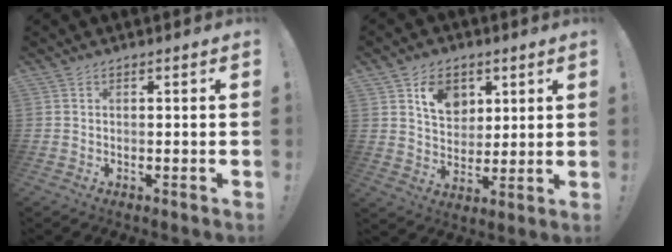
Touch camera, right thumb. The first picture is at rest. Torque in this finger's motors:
{"motor_torque": [1.04, 1.36, 0.65, 0.29, 0.02]}